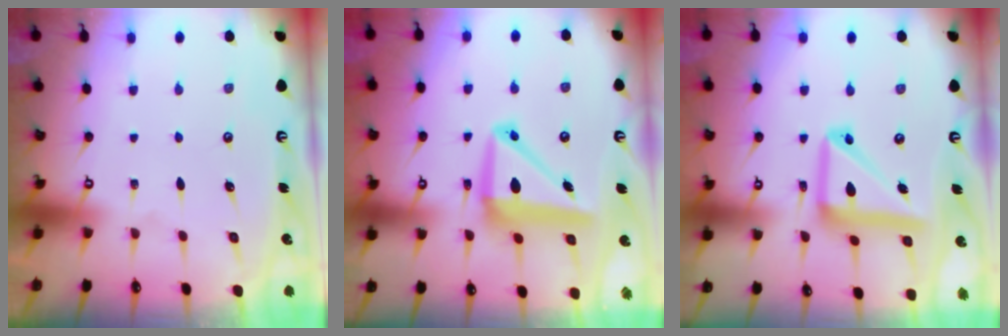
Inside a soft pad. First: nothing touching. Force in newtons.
{"total": 11.1, "press": 10.8, "slide": 2.2}
{"total": 17.2, "press": 17.1, "slide": 1.9}